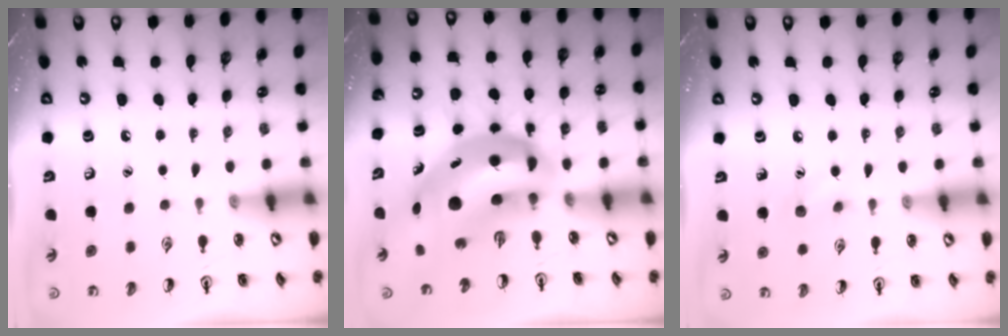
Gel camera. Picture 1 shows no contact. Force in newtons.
{"total": 13.0, "press": 12.5, "slide": 3.5}
{"total": 5.7, "press": 5.4, "slide": 1.8}